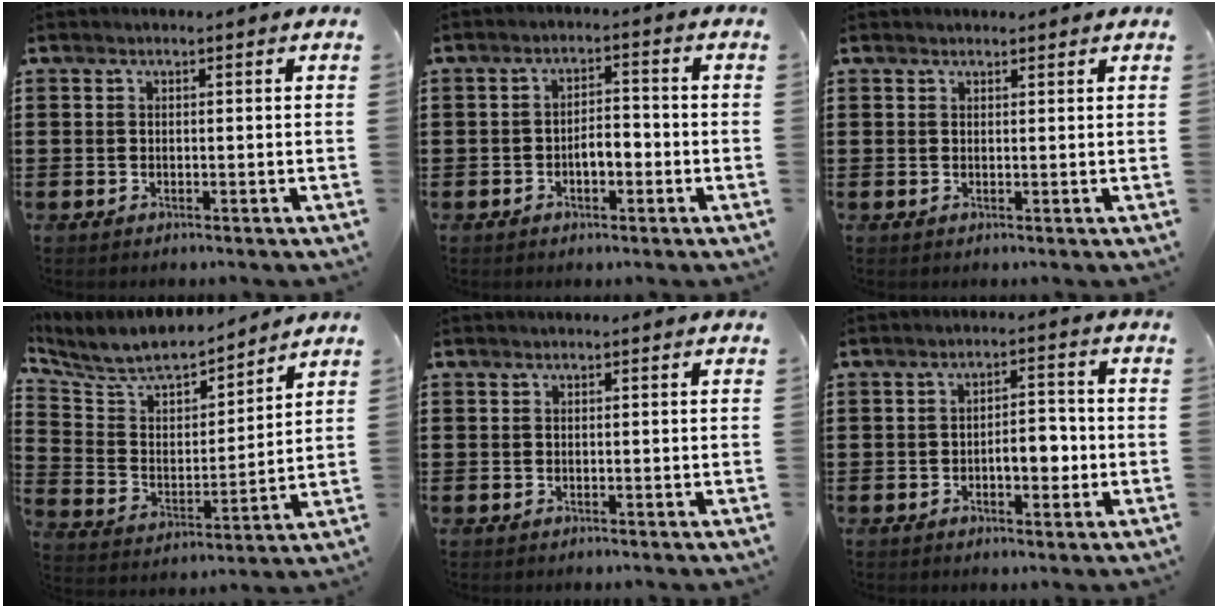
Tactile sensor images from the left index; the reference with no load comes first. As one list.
[{"total": 3.4, "force": [-1.4, 1.5, 2.7], "torque": [-0.050, 0.007, -0.027]}, {"total": 0.8, "force": [0.8, 0.2, 0.1], "torque": [-0.003, 0.001, 0.016]}, {"total": 7.6, "force": [7.0, 1.9, 2.4], "torque": [-0.083, -0.046, 0.120]}, {"total": 0.0}, {"total": 5.0, "force": [-1.3, 2.3, 4.2], "torque": [-0.058, 0.005, -0.030]}]